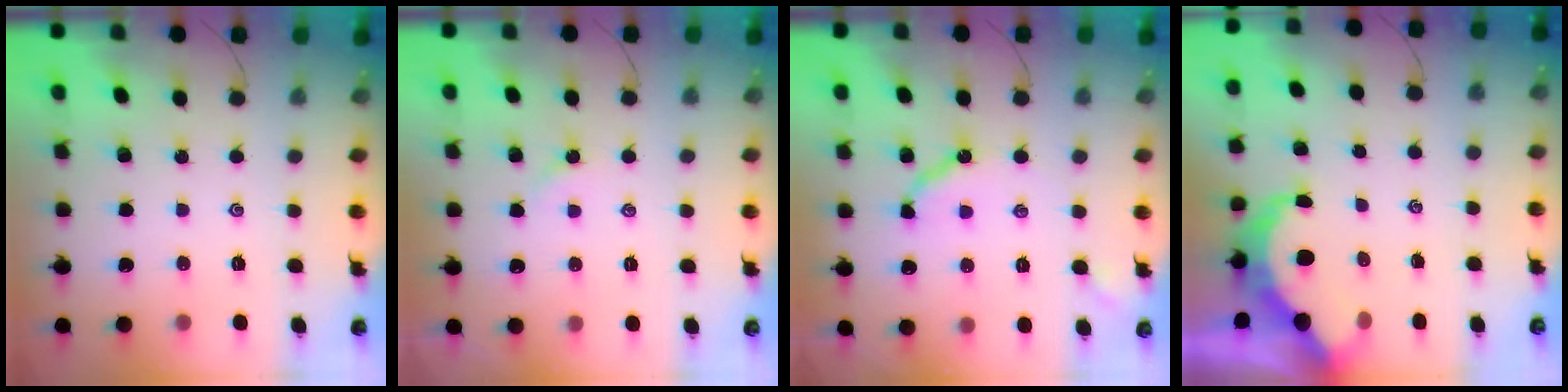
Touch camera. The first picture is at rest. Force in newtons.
{"total": 1.5, "press": 1.4, "slide": 0.3}
{"total": 8.7, "press": 8.7, "slide": 1.0}
{"total": 6.4, "press": 6.3, "slide": 0.9}